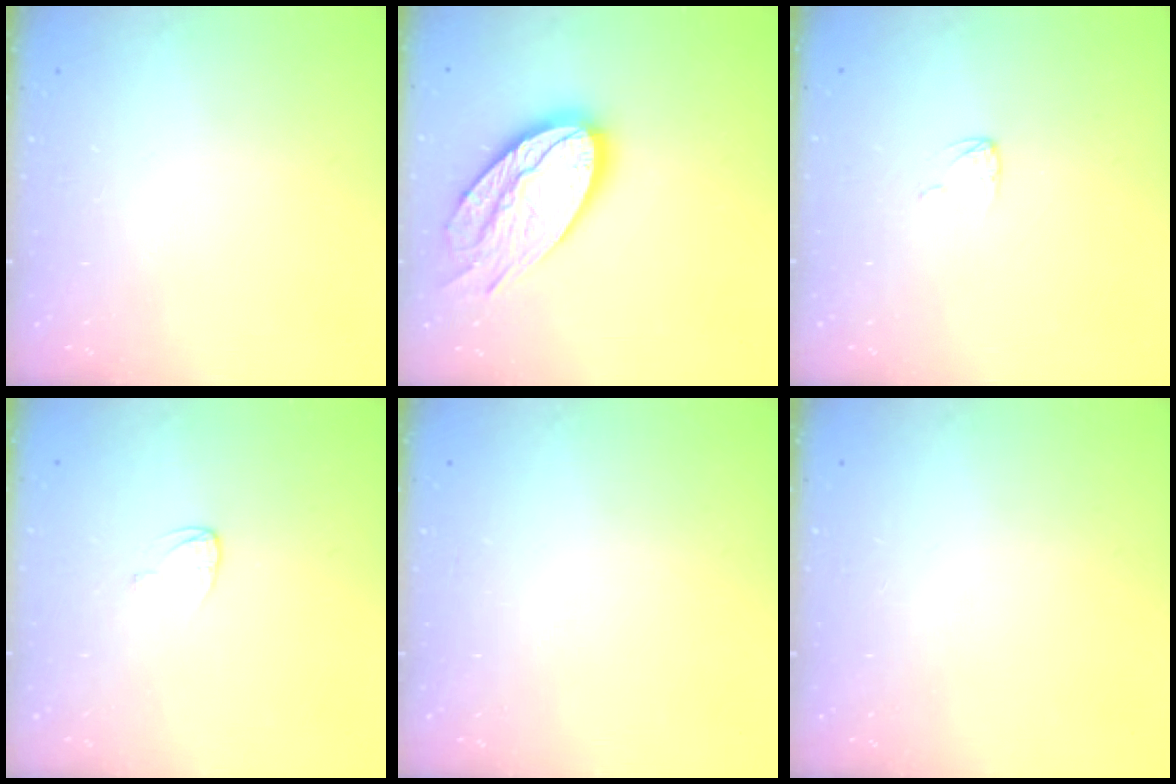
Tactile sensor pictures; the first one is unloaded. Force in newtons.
{"total": 19.7, "press": 19.6, "slide": 2.0}
{"total": 3.0, "press": 2.9, "slide": 0.3}
{"total": 3.4, "press": 3.4, "slide": 0.3}
{"total": 0.0}
{"total": 0.0}